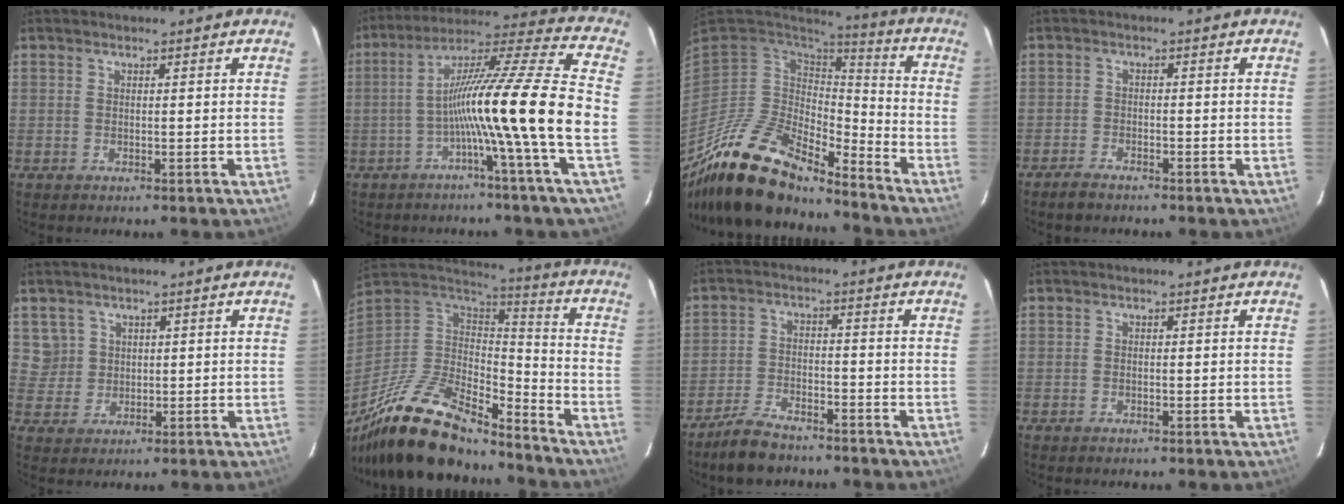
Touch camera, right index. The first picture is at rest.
{"total": 16.8, "force": [-4.2, -2.6, 16.0], "torque": [-0.269, 0.004, -0.087]}
{"total": 19.1, "force": [-15.9, 5.4, 9.1], "torque": [-0.181, -0.026, -0.294]}
{"total": 2.7, "force": [-2.5, 0.9, 0.8], "torque": [-0.032, 0.002, -0.047]}
{"total": 3.9, "force": [1.7, 3.5, 0.0], "torque": [0.013, 0.014, 0.036]}
{"total": 24.6, "force": [-19.0, 8.3, 13.2], "torque": [-0.264, -0.020, -0.327]}
{"total": 7.4, "force": [-6.3, 2.7, 2.9], "torque": [-0.084, 0.004, -0.112]}
{"total": 0.0}